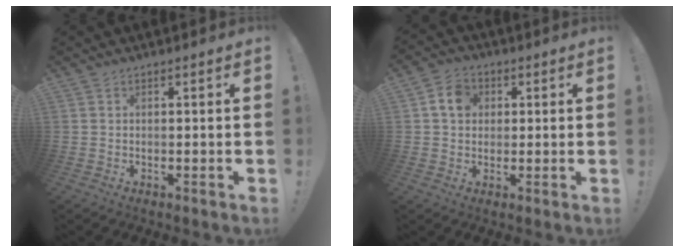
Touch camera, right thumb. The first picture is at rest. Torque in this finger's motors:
{"motor_torque": [0.05, 0.19, 0.63, -0.16, -0.01]}